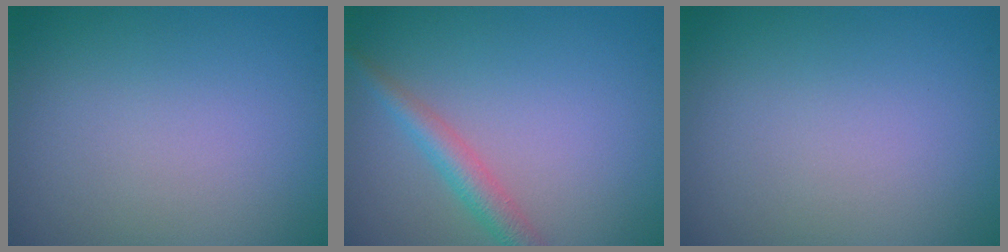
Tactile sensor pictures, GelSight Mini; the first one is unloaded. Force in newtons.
{"total": 2.5, "press": 2.5, "slide": 0.1}
{"total": 0.0}